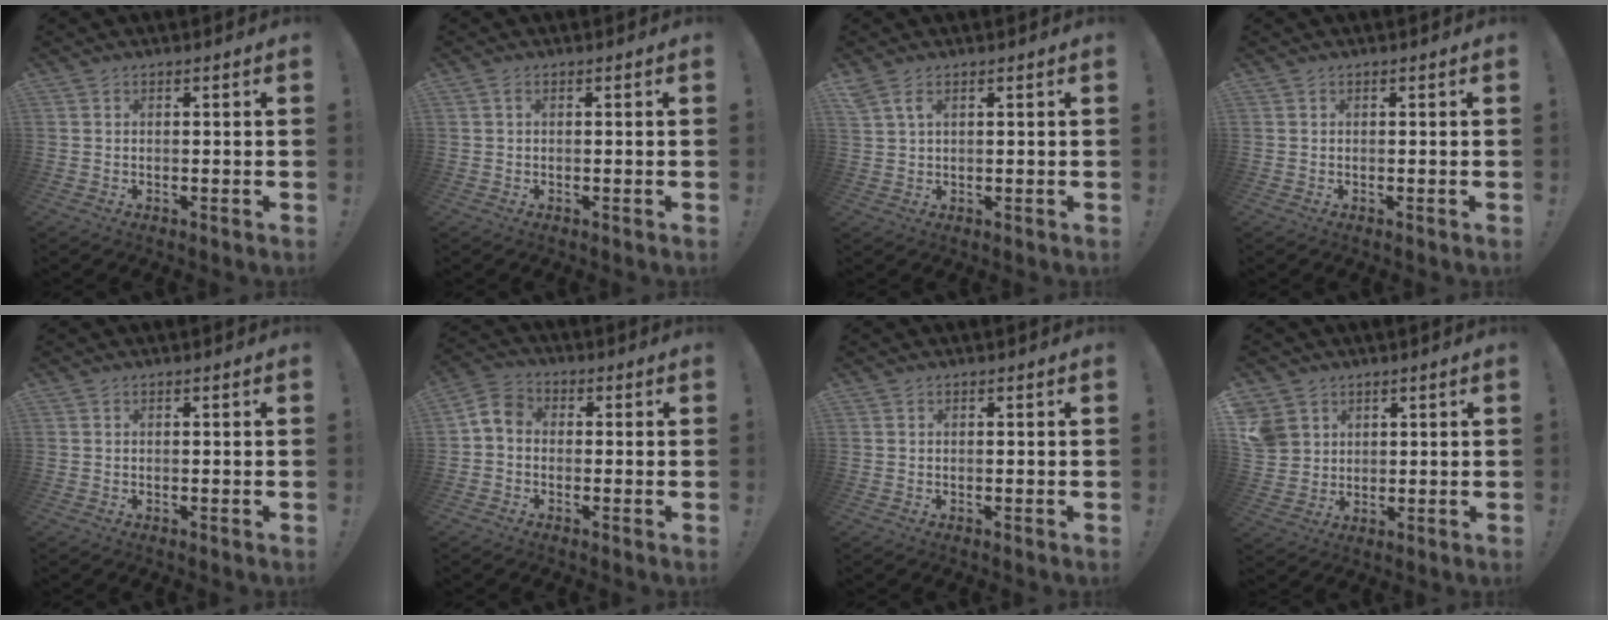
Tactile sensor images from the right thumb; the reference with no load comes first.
{"total": 0.7, "force": [0.0, 0.2, 0.6], "torque": [-0.018, 0.003, 0.002]}
{"total": 3.3, "force": [1.7, 1.3, 2.6], "torque": [-0.048, -0.002, 0.031]}
{"total": 0.0}
{"total": 0.0}
{"total": 5.7, "force": [-1.2, 4.2, 3.6], "torque": [-0.078, 0.018, -0.016]}
{"total": 0.0}
{"total": 6.9, "force": [3.1, 5.9, 1.9], "torque": [-0.038, -0.014, 0.065]}